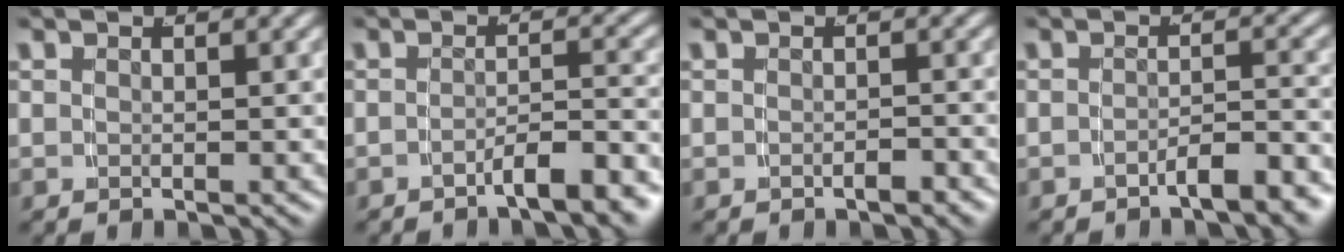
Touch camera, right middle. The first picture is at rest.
{"total": 4.0, "force": [-3.3, 0.1, 2.2], "torque": [-0.024, -0.002, -0.053]}
{"total": 1.0, "force": [-0.9, -0.1, 0.2], "torque": [-0.002, 0.003, -0.016]}
{"total": 3.4, "force": [-2.9, 0.0, 1.6], "torque": [-0.014, 0.003, -0.050]}